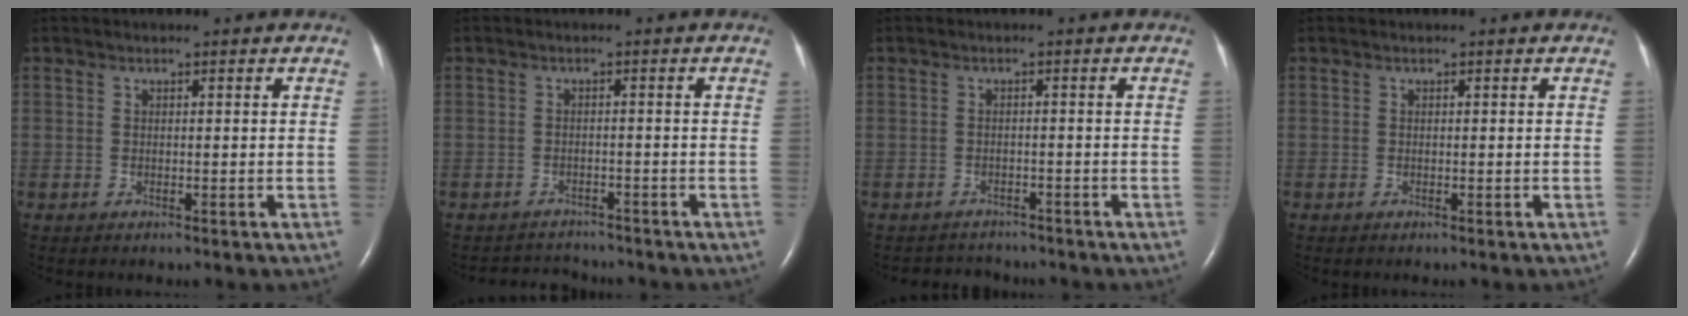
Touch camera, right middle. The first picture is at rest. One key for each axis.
{"total": 4.3, "fx": -4.2, "fy": 0.8, "fz": -0.3, "tx": 0.003, "ty": 0.001, "tz": -0.064}
{"total": 3.9, "fx": -3.7, "fy": 1.1, "fz": -0.2, "tx": 0.001, "ty": 0.002, "tz": -0.054}
{"total": 0.0}